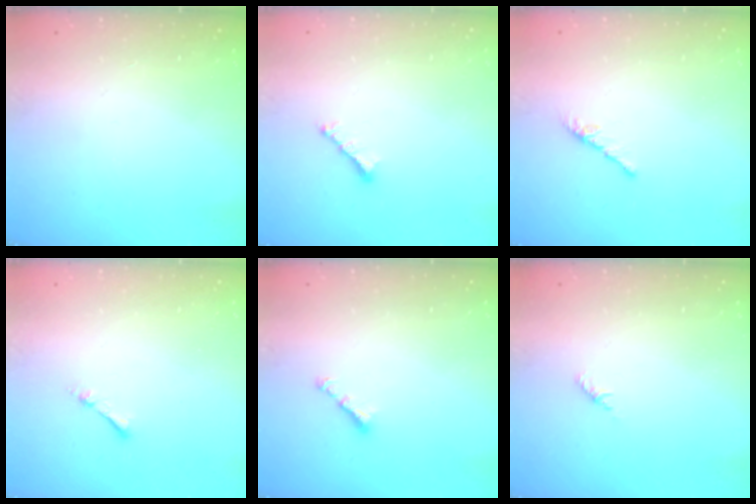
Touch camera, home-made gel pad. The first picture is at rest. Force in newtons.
{"total": 2.8, "press": 2.7, "slide": 0.6}
{"total": 0.0}
{"total": 1.9, "press": 1.9, "slide": 0.3}
{"total": 2.9, "press": 2.8, "slide": 0.6}
{"total": 1.8, "press": 1.7, "slide": 0.6}